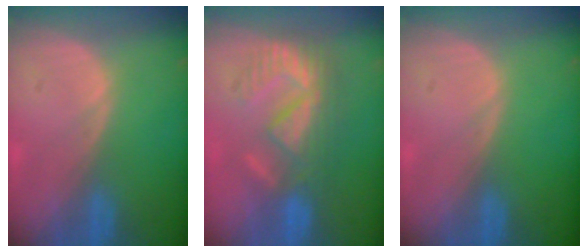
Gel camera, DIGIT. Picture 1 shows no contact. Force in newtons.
{"total": 9.5, "press": 8.1, "slide": 4.8}
{"total": 0.0}